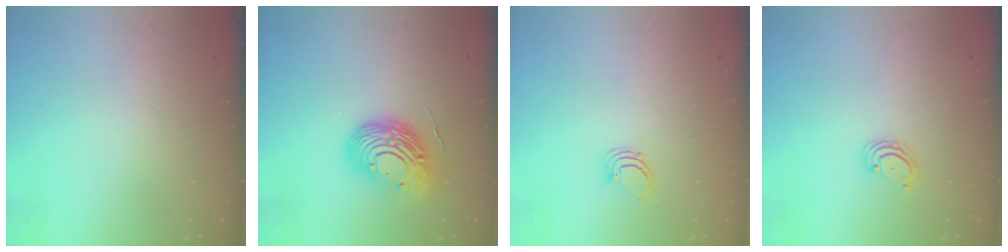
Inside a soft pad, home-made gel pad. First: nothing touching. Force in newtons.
{"total": 14.0, "press": 13.8, "slide": 2.2}
{"total": 2.5, "press": 2.5, "slide": 0.1}
{"total": 2.7, "press": 2.7, "slide": 0.3}